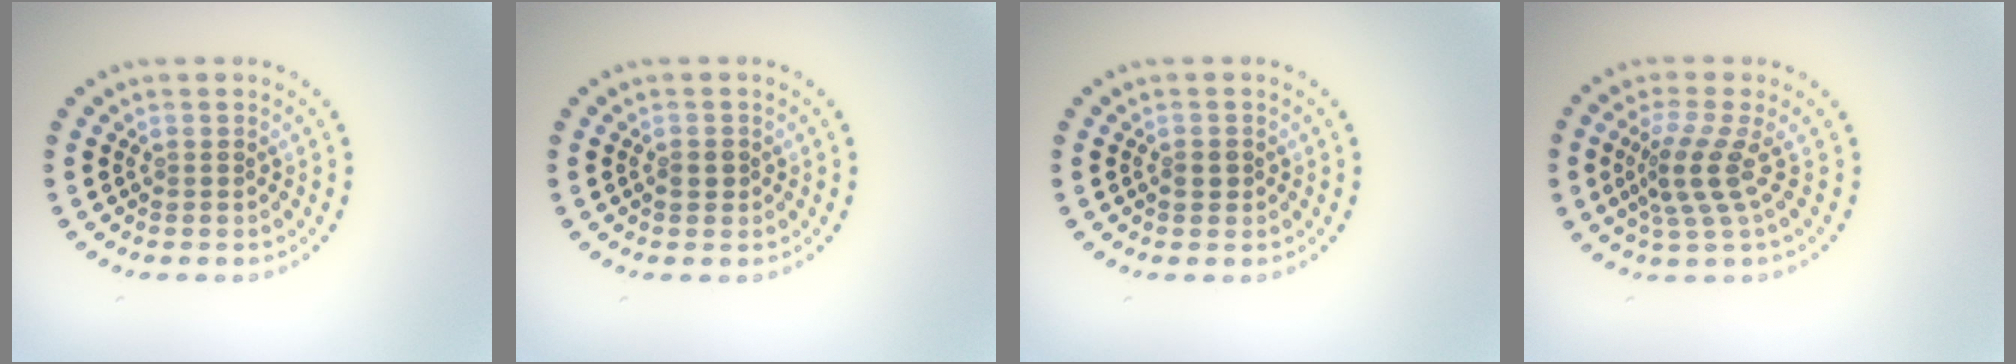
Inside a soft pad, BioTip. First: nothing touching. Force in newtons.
{"total": 1.1, "press": 1.1, "slide": 0.3}
{"total": 1.1, "press": 1.1, "slide": 0.3}
{"total": 3.4, "press": 2.4, "slide": 2.5}